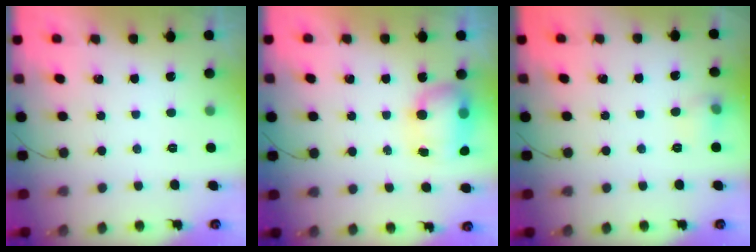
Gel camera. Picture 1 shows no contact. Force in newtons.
{"total": 11.8, "press": 9.3, "slide": 7.3}
{"total": 6.3, "press": 6.1, "slide": 1.7}